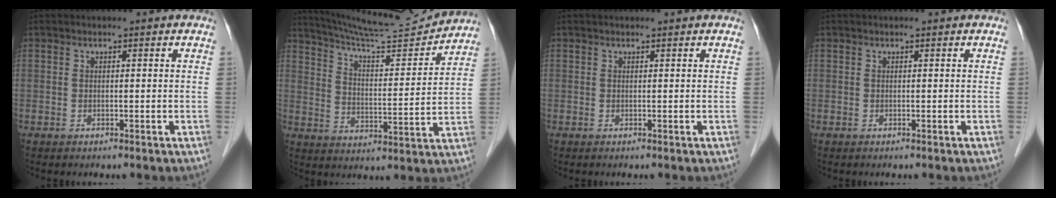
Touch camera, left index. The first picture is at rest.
{"total": 14.9, "force": [14.5, -0.3, 3.3], "torque": [-0.066, -0.014, 0.223]}
{"total": 0.6, "force": [0.6, 0.0, 0.1], "torque": [-0.002, 0.007, 0.010]}
{"total": 0.0}